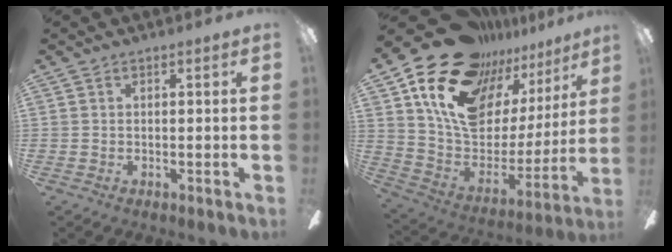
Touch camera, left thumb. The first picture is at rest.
{"total": 21.6, "force": [14.6, 12.5, 9.9], "torque": [-0.180, -0.092, 0.270]}